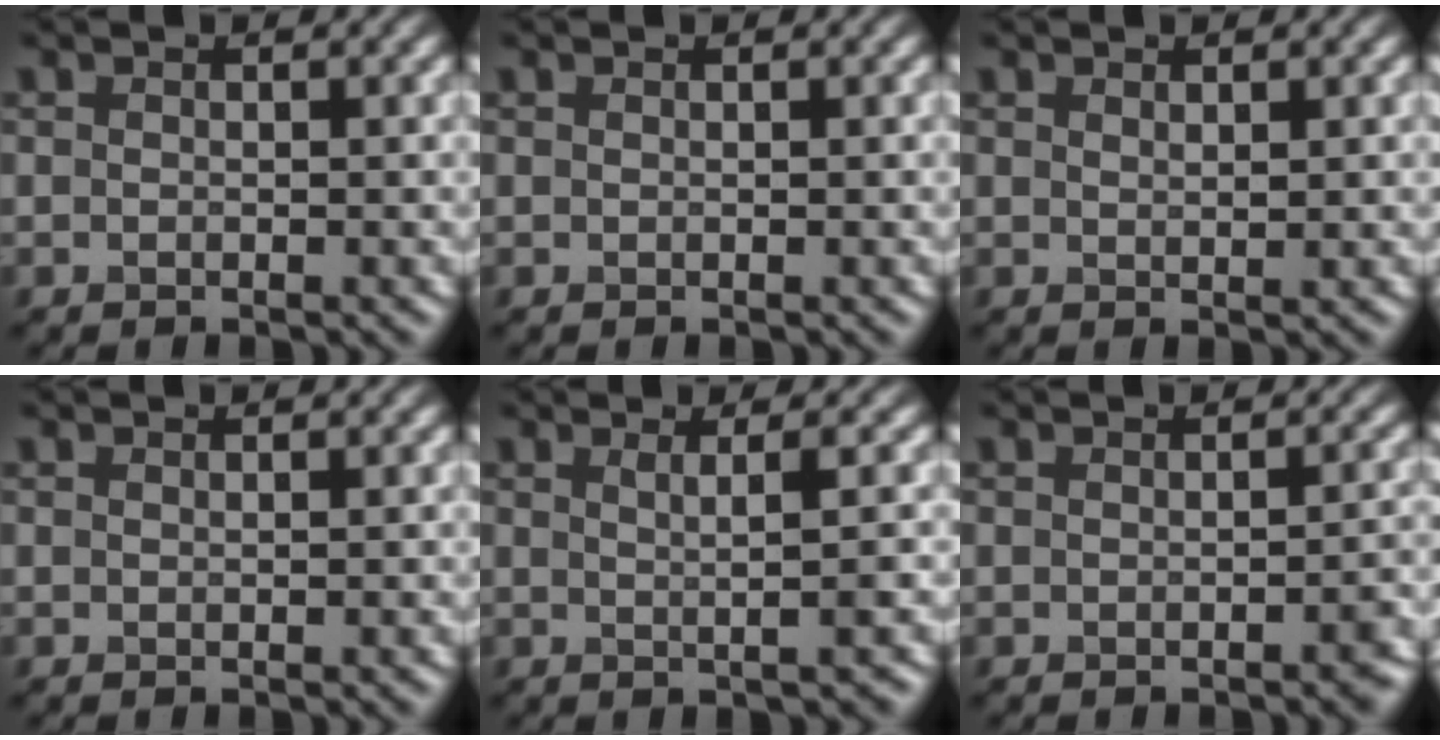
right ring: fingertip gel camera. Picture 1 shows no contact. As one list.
[{"total": 0.0}, {"total": 0.7, "force": [0.5, 0.2, 0.4], "torque": [-0.006, 0.002, 0.010]}, {"total": 0.0}, {"total": 3.0, "force": [0.9, 1.1, 2.7], "torque": [-0.022, 0.011, -0.006]}, {"total": 1.4, "force": [-0.7, 0.3, 1.1], "torque": [-0.009, 0.005, -0.008]}]